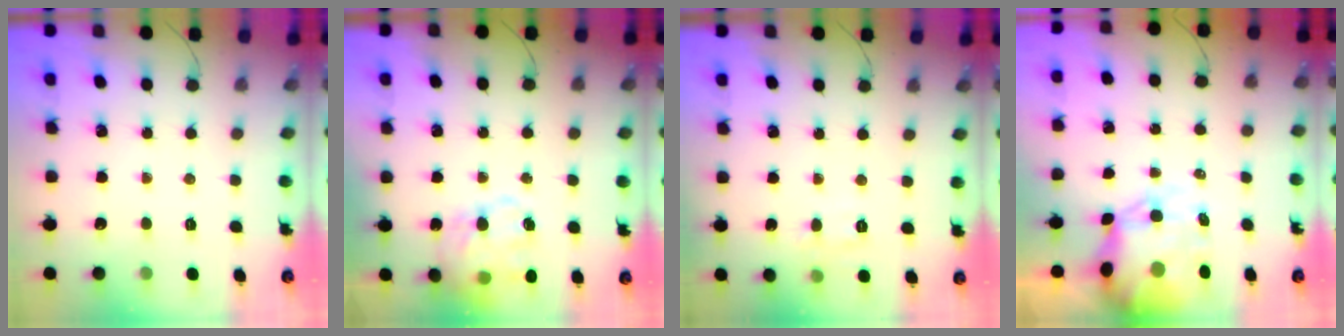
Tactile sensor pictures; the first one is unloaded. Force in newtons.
{"total": 18.1, "press": 17.7, "slide": 3.8}
{"total": 5.3, "press": 5.2, "slide": 1.1}
{"total": 13.5, "press": 13.1, "slide": 3.4}